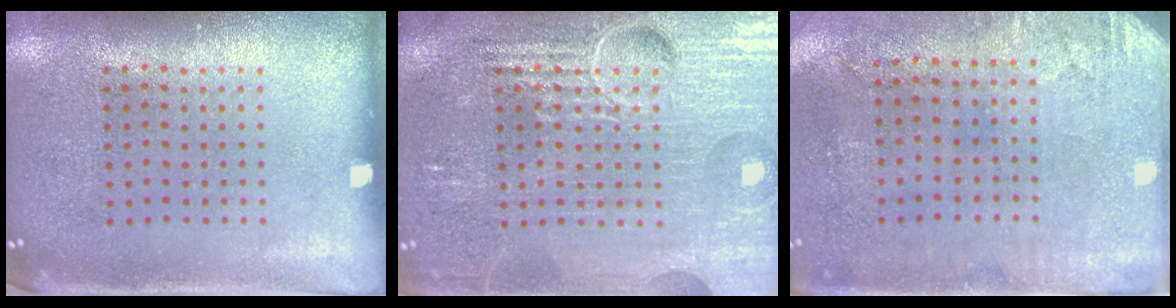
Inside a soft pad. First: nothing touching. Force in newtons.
{"total": 7.2, "press": 7.1, "slide": 0.9}
{"total": 2.9, "press": 2.4, "slide": 1.7}